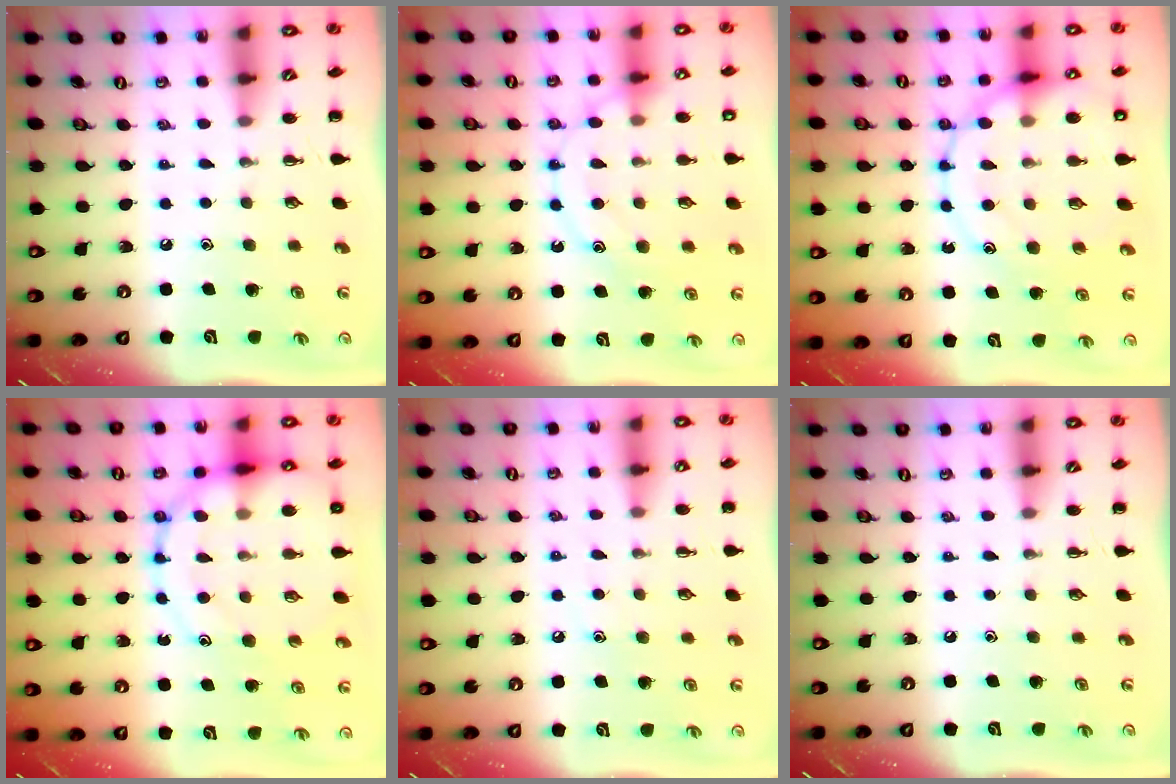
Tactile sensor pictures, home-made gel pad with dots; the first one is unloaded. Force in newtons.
{"total": 13.2, "press": 13.2, "slide": 0.7}
{"total": 17.6, "press": 17.5, "slide": 2.2}
{"total": 19.0, "press": 18.7, "slide": 3.0}
{"total": 6.2, "press": 6.0, "slide": 1.6}
{"total": 0.0}